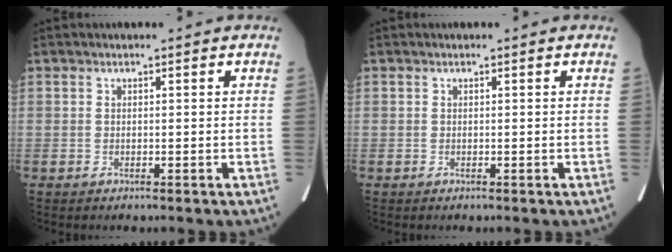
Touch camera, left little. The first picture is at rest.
{"total": 0.0}